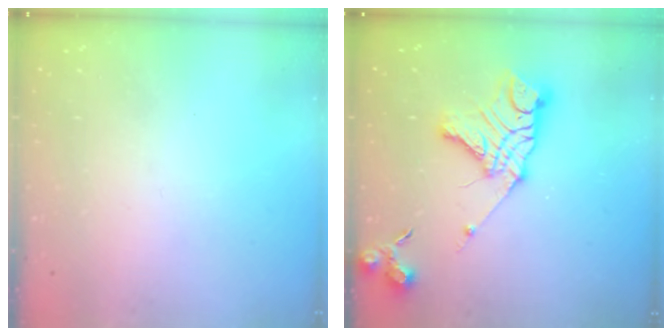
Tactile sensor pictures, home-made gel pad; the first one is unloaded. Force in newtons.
{"total": 18.7, "press": 18.6, "slide": 1.5}